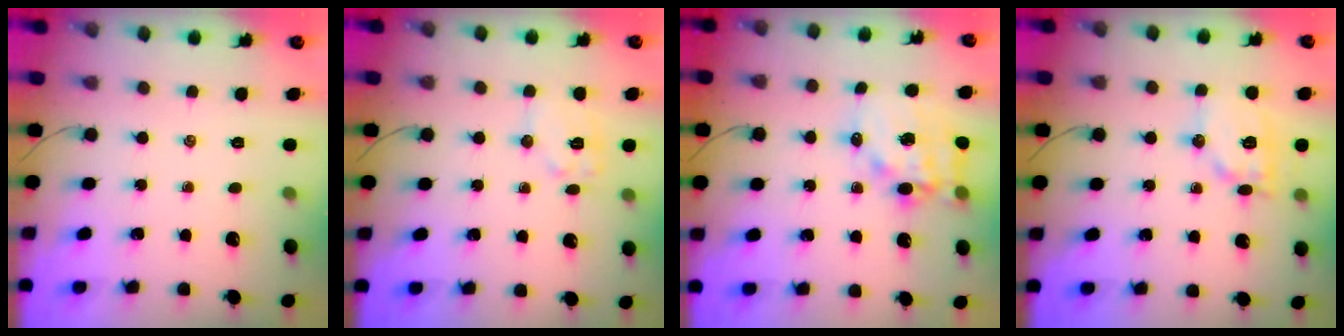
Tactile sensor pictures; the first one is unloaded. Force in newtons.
{"total": 7.8, "press": 7.8, "slide": 0.2}
{"total": 14.2, "press": 13.9, "slide": 3.3}
{"total": 12.7, "press": 12.7, "slide": 1.0}